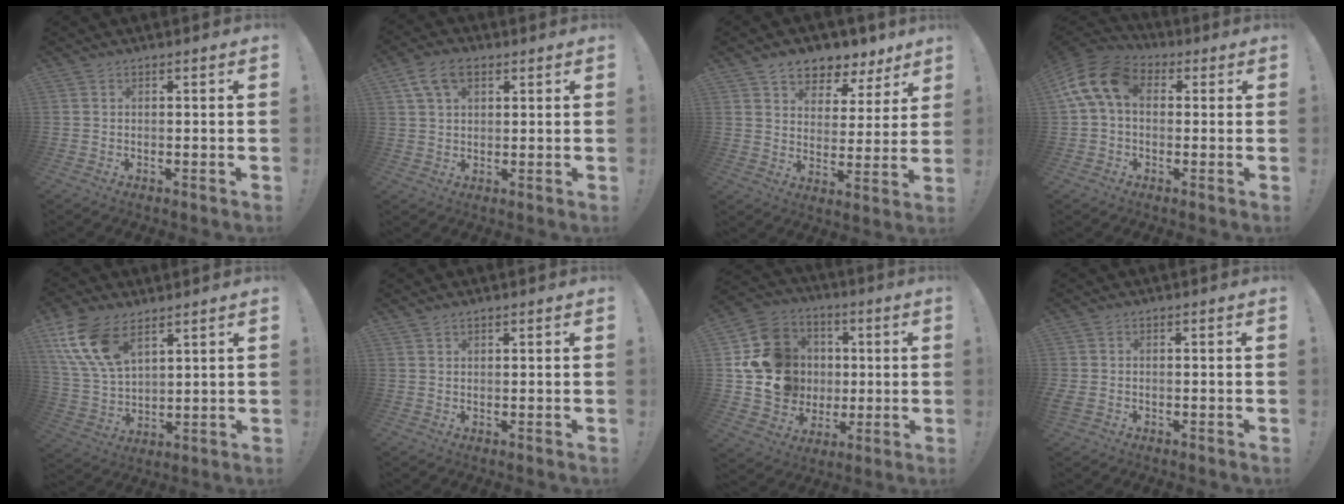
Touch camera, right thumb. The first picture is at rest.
{"total": 8.3, "force": [3.7, 5.1, 5.4], "torque": [-0.098, 0.005, 0.073]}
{"total": 8.1, "force": [6.3, 4.6, 2.2], "torque": [-0.023, -0.055, 0.118]}
{"total": 13.9, "force": [2.9, 8.9, 10.3], "torque": [-0.202, 0.011, 0.056]}
{"total": 14.6, "force": [8.3, 7.9, 9.1], "torque": [-0.191, -0.035, 0.160]}
{"total": 1.1, "force": [0.9, 0.5, 0.3], "torque": [-0.002, -0.004, 0.017]}
{"total": 18.3, "force": [1.9, 16.7, 7.2], "torque": [-0.098, 0.005, 0.073]}
{"total": 1.3, "force": [-0.5, 1.1, 0.6], "torque": [-0.009, 0.003, -0.007]}